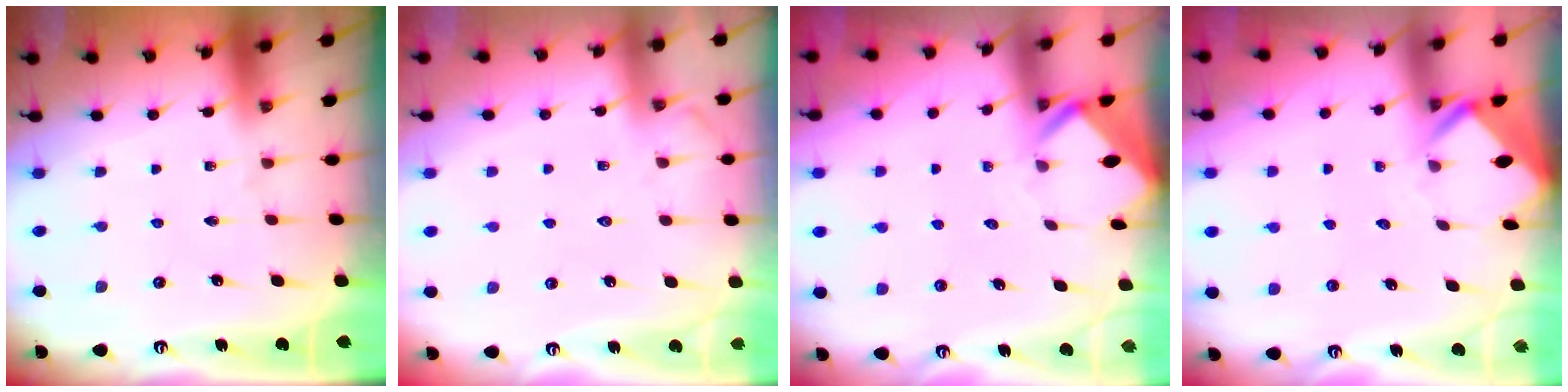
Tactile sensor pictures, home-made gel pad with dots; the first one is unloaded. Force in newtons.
{"total": 4.0, "press": 4.0, "slide": 0.6}
{"total": 2.7, "press": 2.7, "slide": 0.2}
{"total": 2.7, "press": 2.7, "slide": 0.1}